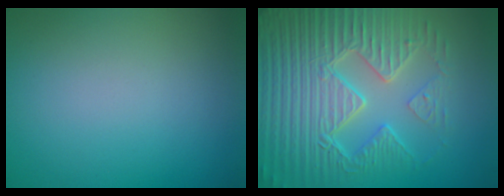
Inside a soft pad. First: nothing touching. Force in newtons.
{"total": 8.9, "press": 6.4, "slide": 6.1}